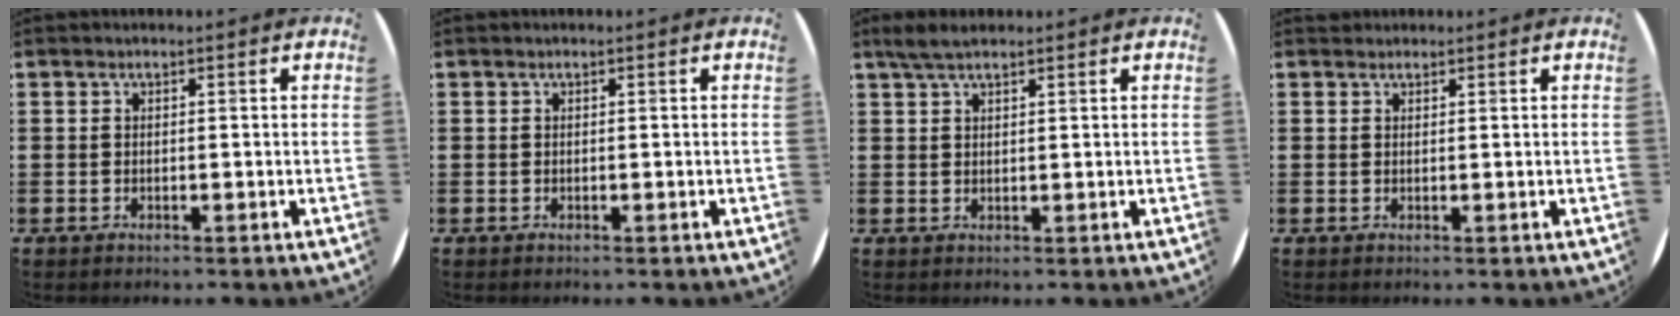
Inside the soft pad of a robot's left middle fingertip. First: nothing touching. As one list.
[{"total": 0.0}, {"total": 2.7, "force": [2.1, 0.7, 1.6], "torque": [-0.034, 0.007, 0.036]}, {"total": 0.7, "force": [0.6, 0.2, -0.2], "torque": [0.012, 0.002, 0.010]}]